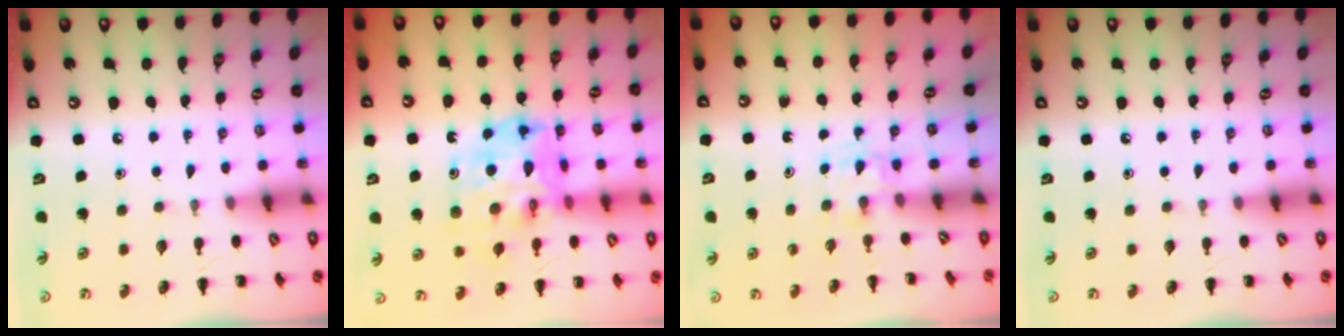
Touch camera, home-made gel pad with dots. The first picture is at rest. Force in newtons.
{"total": 14.7, "press": 14.1, "slide": 4.3}
{"total": 1.7, "press": 1.4, "slide": 0.9}
{"total": 0.0}